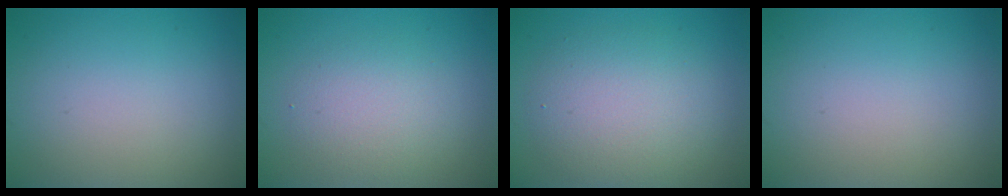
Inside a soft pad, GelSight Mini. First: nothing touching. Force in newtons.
{"total": 3.2, "press": 3.2, "slide": 0.1}
{"total": 5.2, "press": 5.2, "slide": 0.2}
{"total": 0.0}